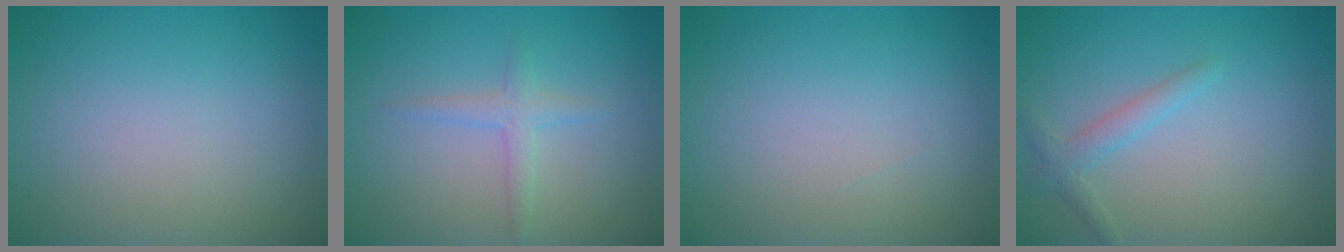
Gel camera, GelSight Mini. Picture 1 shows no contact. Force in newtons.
{"total": 1.6, "press": 1.6, "slide": 0.1}
{"total": 0.0}
{"total": 1.6, "press": 1.6, "slide": 0.1}